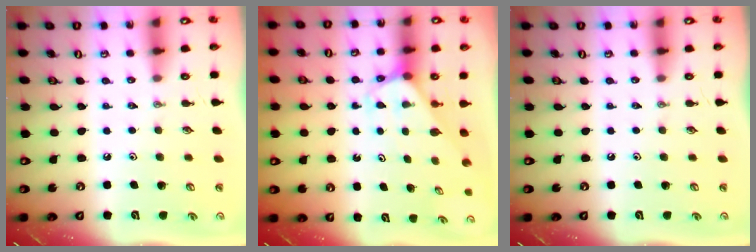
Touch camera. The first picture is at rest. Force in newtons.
{"total": 2.6, "press": 2.6, "slide": 0.2}
{"total": 0.0}